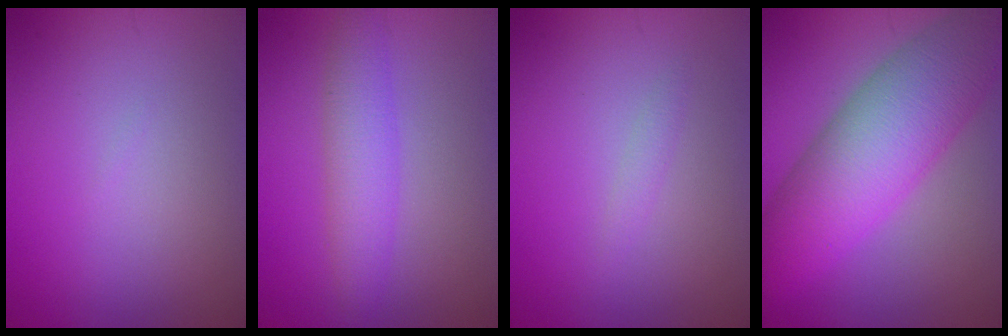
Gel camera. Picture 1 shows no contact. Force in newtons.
{"total": 3.4, "press": 3.4, "slide": 0.1}
{"total": 0.8, "press": 0.8, "slide": 0.0}
{"total": 10.5, "press": 10.5, "slide": 0.3}